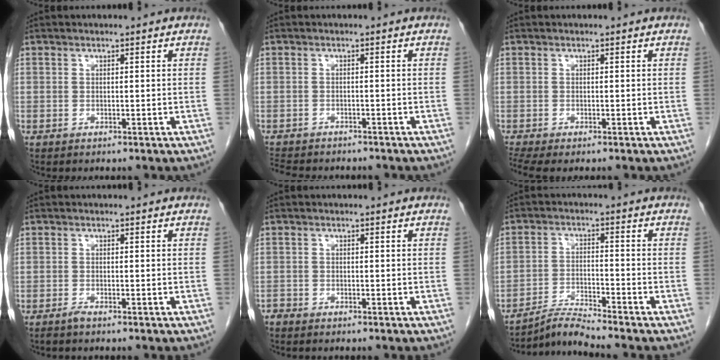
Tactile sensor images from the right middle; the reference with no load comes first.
{"total": 7.9, "force": [-6.8, 2.5, 2.9], "torque": [-0.057, -0.004, -0.092]}
{"total": 3.1, "force": [-2.5, 0.4, 1.8], "torque": [-0.039, -0.012, -0.043]}
{"total": 0.8, "force": [-0.7, -0.1, 0.4], "torque": [-0.009, -0.001, -0.014]}
{"total": 1.0, "force": [-1.0, 0.3, 0.0], "torque": [-0.004, -0.001, -0.020]}
{"total": 3.7, "force": [-3.2, -1.6, 0.8], "torque": [-0.024, -0.021, -0.065]}